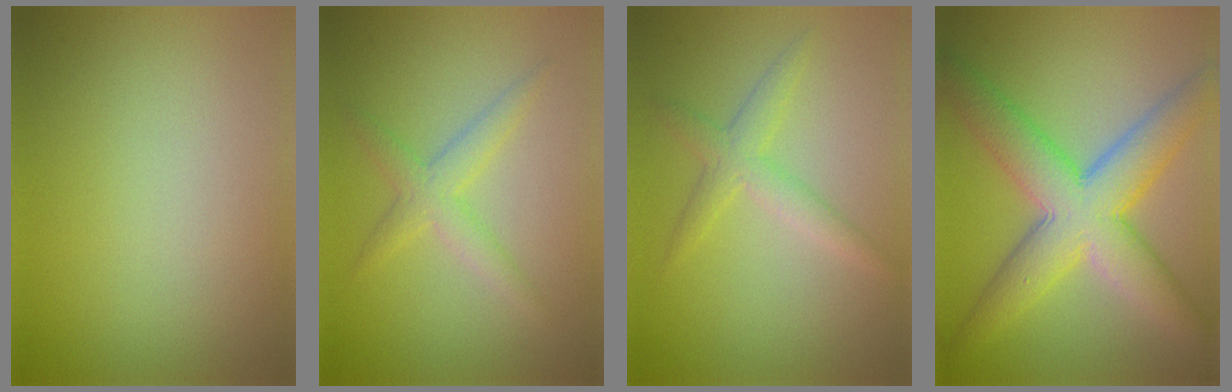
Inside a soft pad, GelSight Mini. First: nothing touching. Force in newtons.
{"total": 2.6, "press": 2.6, "slide": 0.0}
{"total": 2.5, "press": 2.5, "slide": 0.1}
{"total": 9.1, "press": 9.1, "slide": 0.2}